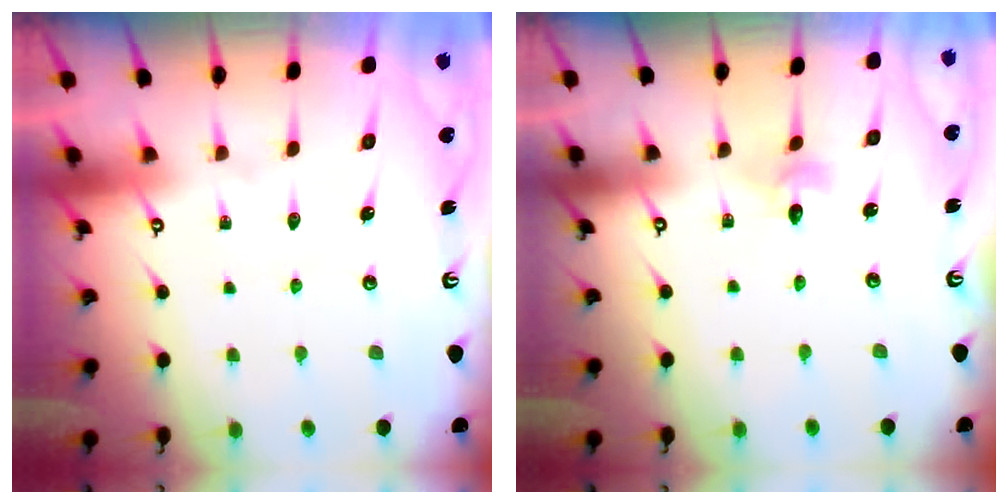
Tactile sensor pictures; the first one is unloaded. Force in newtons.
{"total": 2.4, "press": 2.4, "slide": 0.3}